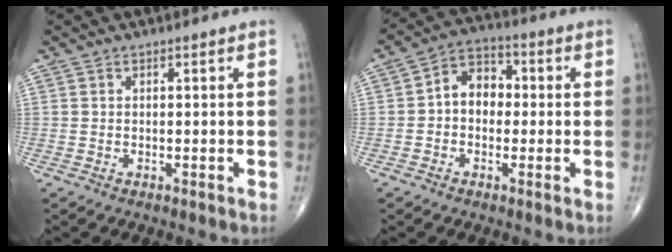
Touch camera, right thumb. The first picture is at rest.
{"total": 7.7, "force": [0.0, 5.8, 5.1], "torque": [-0.056, 0.027, -0.014]}